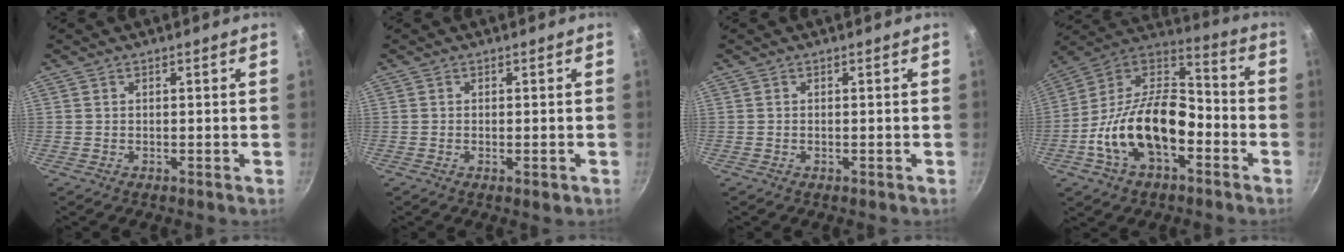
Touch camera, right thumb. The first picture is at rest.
{"total": 1.8, "force": [-0.7, 0.6, 1.6], "torque": [-0.028, -0.002, -0.011]}
{"total": 0.0}
{"total": 21.3, "force": [-6.5, 12.3, 16.1], "torque": [-0.269, 0.061, -0.132]}